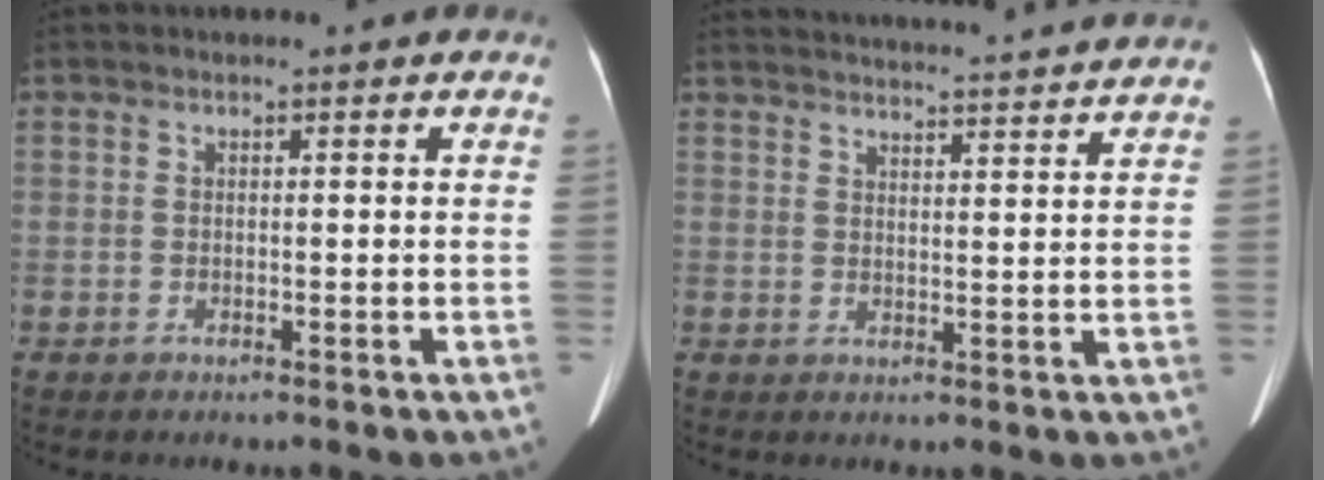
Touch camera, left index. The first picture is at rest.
{"total": 20.9, "force": [20.1, 0.2, 5.9], "torque": [-0.091, -0.005, 0.258]}